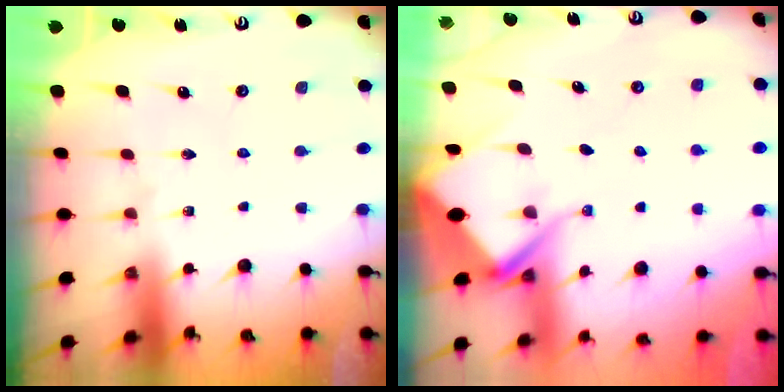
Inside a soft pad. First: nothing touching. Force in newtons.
{"total": 6.2, "press": 6.2, "slide": 0.5}